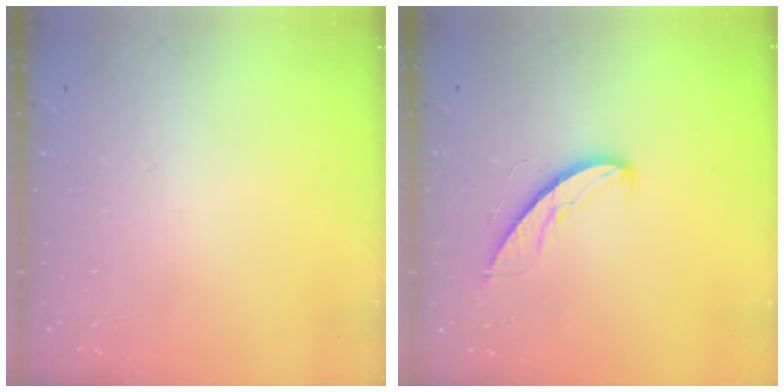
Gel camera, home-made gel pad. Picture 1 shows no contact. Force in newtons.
{"total": 6.1, "press": 6.1, "slide": 0.5}